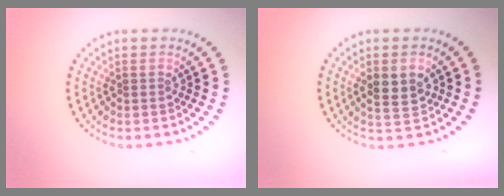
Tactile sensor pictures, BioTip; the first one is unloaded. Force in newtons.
{"total": 2.9, "press": 2.9, "slide": 0.4}